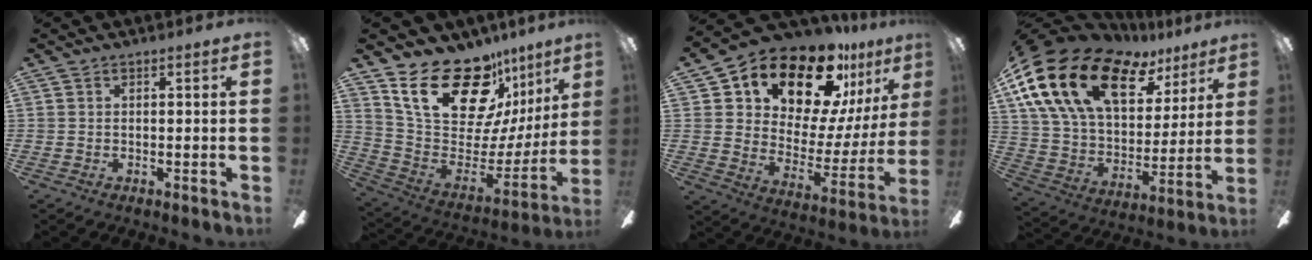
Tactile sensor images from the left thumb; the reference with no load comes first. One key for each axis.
{"total": 26.1, "fx": 16.8, "fy": 13.0, "fz": 15.2, "tx": -0.250, "ty": -0.113, "tz": 0.317}
{"total": 20.1, "fx": 16.0, "fy": 8.5, "fz": 8.6, "tx": -0.153, "ty": -0.114, "tz": 0.278}
{"total": 24.0, "fx": 13.2, "fy": 13.0, "fz": 15.2, "tx": -0.295, "ty": -0.065, "tz": 0.240}